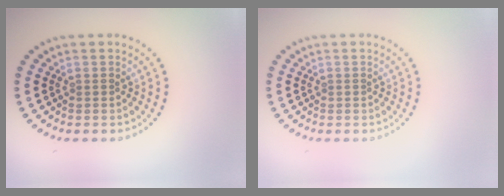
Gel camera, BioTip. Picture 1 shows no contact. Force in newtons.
{"total": 0.0}